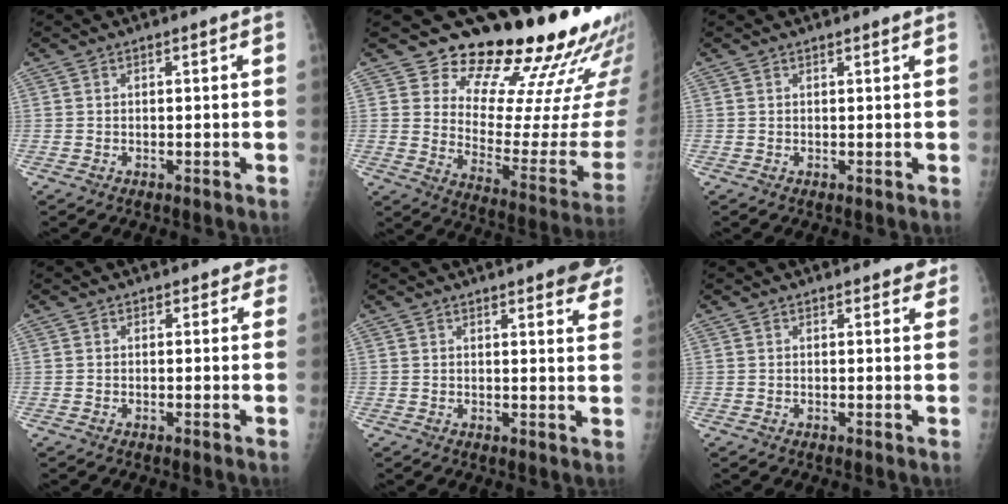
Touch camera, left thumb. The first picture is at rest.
{"total": 22.3, "force": [18.4, 7.5, 10.1], "torque": [-0.087, -0.156, 0.248]}
{"total": 0.9, "force": [0.8, 0.2, 0.3], "torque": [-0.003, 0.000, 0.012]}
{"total": 2.0, "force": [1.5, 1.3, -0.1], "torque": [0.028, -0.006, 0.004]}
{"total": 10.9, "force": [7.8, 2.7, 7.2], "torque": [-0.062, -0.027, 0.082]}
{"total": 2.7, "force": [2.3, 1.2, 1.0], "torque": [0.015, -0.005, 0.020]}